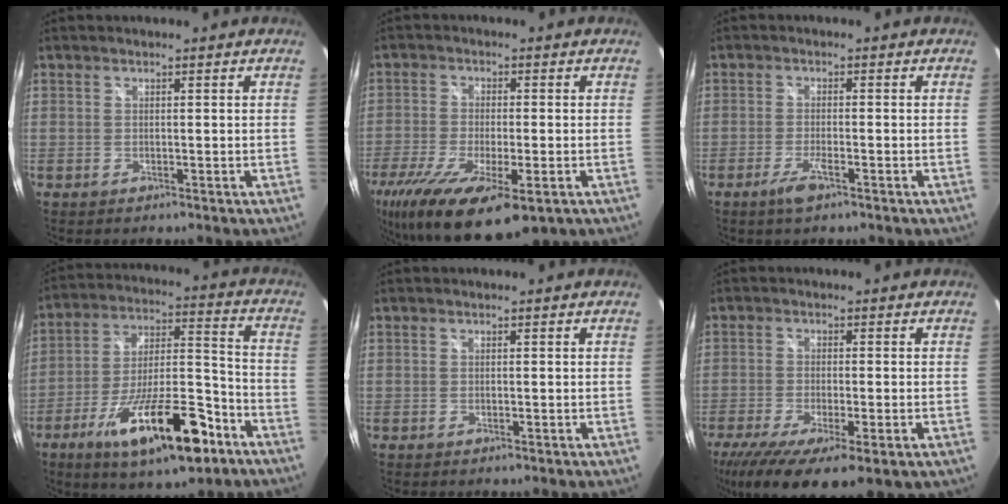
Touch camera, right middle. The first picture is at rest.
{"total": 17.8, "force": [-10.2, 5.6, 13.5], "torque": [-0.275, -0.072, -0.165]}
{"total": 3.4, "force": [-2.3, 0.6, 2.5], "torque": [-0.060, -0.007, -0.044]}
{"total": 21.2, "force": [-11.8, 6.5, 16.3], "torque": [-0.278, -0.013, -0.188]}
{"total": 0.0}
{"total": 14.3, "force": [-7.9, 4.0, 11.1], "torque": [-0.218, -0.058, -0.122]}